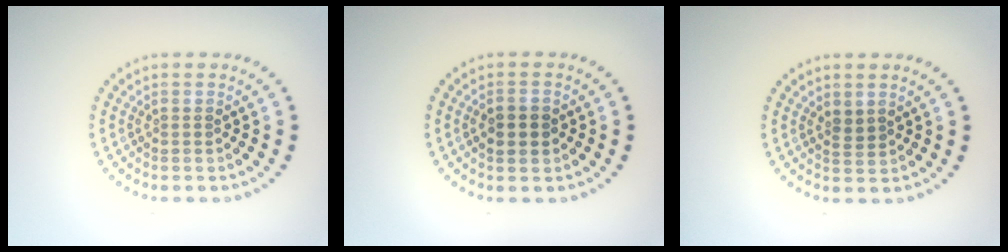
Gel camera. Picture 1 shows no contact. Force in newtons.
{"total": 2.7, "press": 2.7, "slide": 0.1}
{"total": 1.2, "press": 1.0, "slide": 0.6}